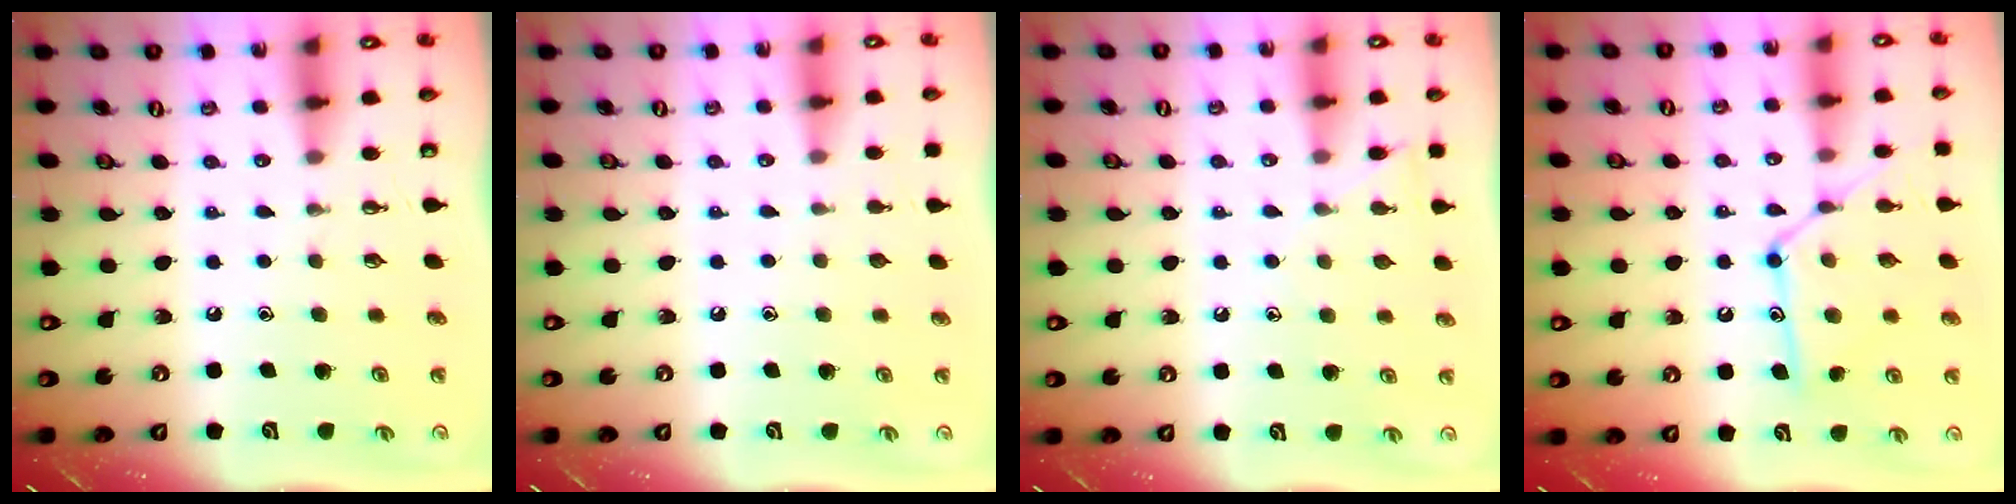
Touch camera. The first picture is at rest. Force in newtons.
{"total": 0.5, "press": 0.5, "slide": 0.1}
{"total": 5.6, "press": 5.6, "slide": 0.6}
{"total": 13.2, "press": 13.1, "slide": 0.9}